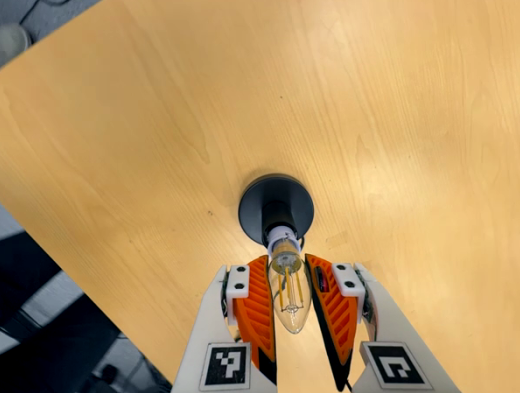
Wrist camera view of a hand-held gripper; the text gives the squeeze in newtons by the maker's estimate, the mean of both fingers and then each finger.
{"total": 10.8, "left": 9.9, "right": 11.8}